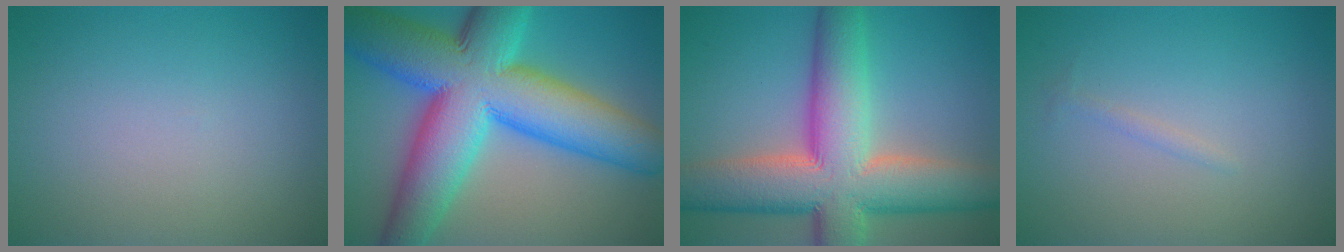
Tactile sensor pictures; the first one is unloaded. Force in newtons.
{"total": 16.0, "press": 16.0, "slide": 0.4}
{"total": 12.8, "press": 12.8, "slide": 0.6}
{"total": 0.6, "press": 0.6, "slide": 0.0}